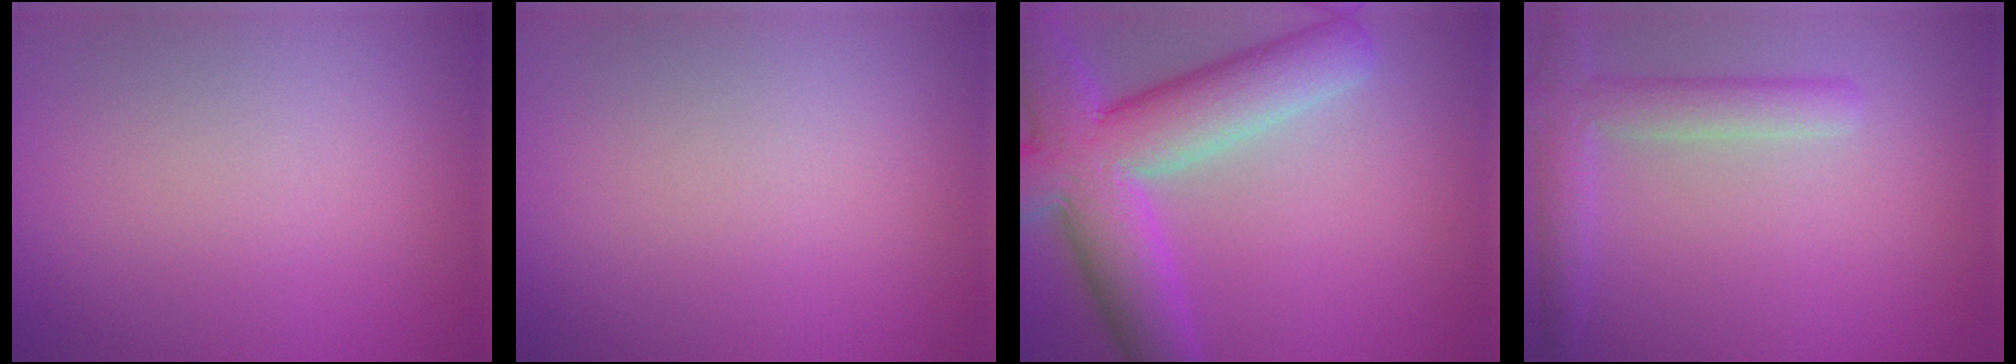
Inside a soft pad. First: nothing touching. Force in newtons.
{"total": 0.0}
{"total": 10.8, "press": 10.8, "slide": 0.9}
{"total": 3.5, "press": 3.5, "slide": 0.3}